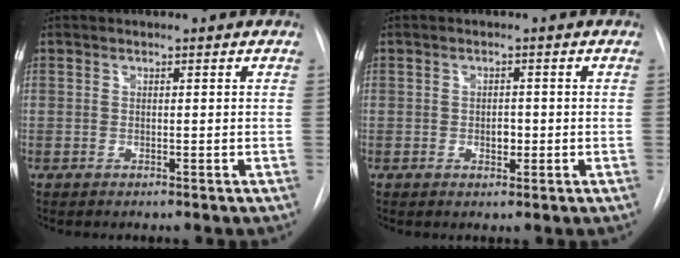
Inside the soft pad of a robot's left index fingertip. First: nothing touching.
{"total": 1.7, "force": [-0.4, 1.1, 1.3], "torque": [-0.017, 0.003, -0.004]}